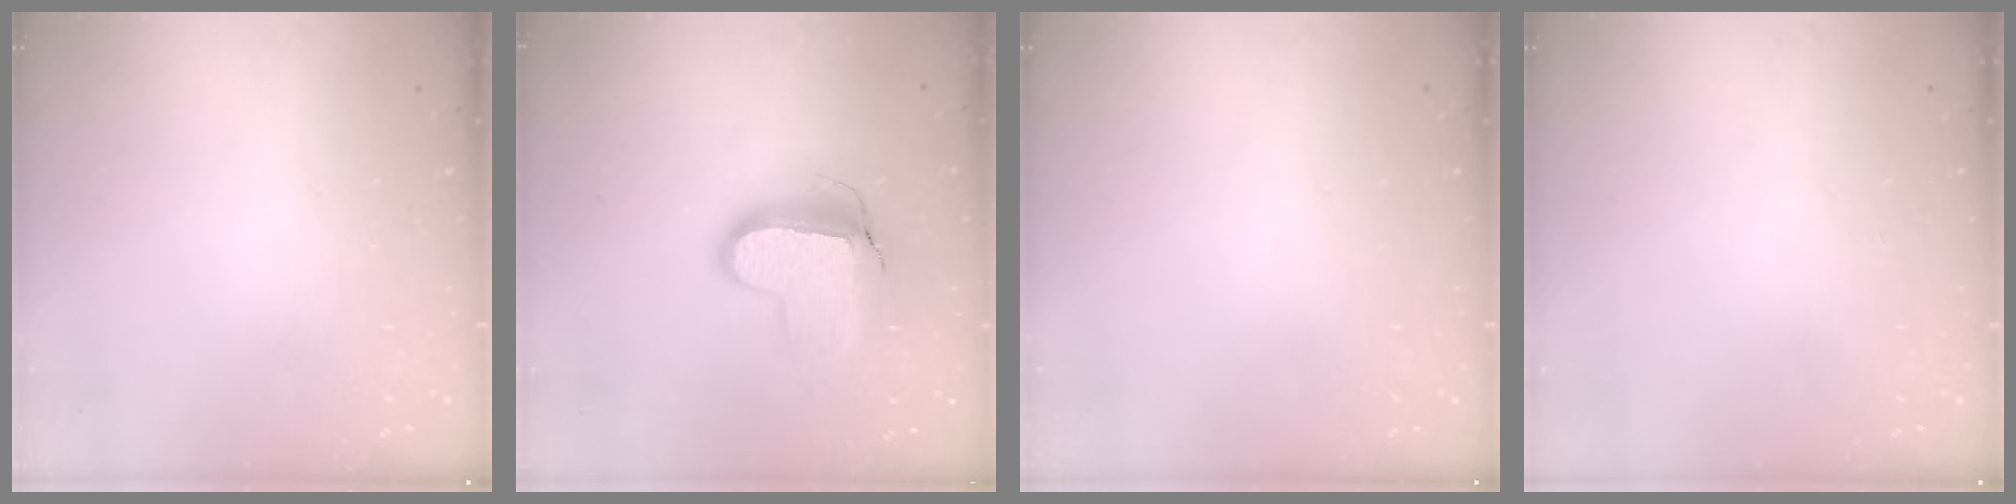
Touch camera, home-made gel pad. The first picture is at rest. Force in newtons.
{"total": 13.3, "press": 13.3, "slide": 1.0}
{"total": 0.0}
{"total": 0.0}